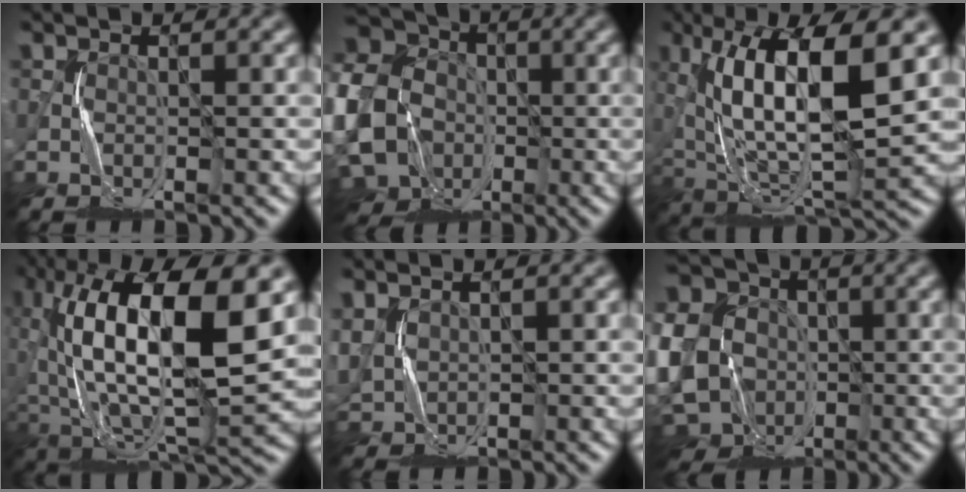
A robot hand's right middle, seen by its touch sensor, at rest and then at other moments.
{"total": 18.4, "force": [-4.9, 15.3, 9.1], "torque": [-0.219, -0.011, -0.115]}
{"total": 12.3, "force": [3.3, 3.9, 11.2], "torque": [-0.212, 0.006, 0.067]}
{"total": 15.9, "force": [3.4, 5.9, 14.3], "torque": [-0.288, 0.016, 0.063]}
{"total": 2.4, "force": [0.9, 1.9, 1.2], "torque": [-0.044, 0.002, 0.026]}
{"total": 14.8, "force": [-3.4, 12.0, 8.0], "torque": [-0.179, -0.003, -0.076]}